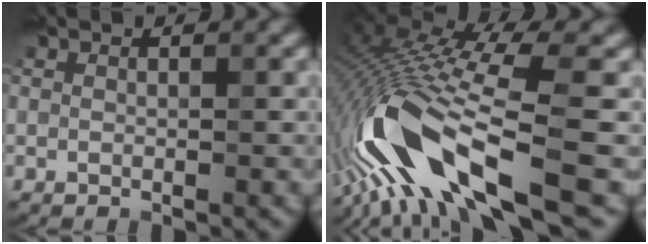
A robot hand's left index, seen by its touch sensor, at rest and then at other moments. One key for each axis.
{"total": 12.5, "fx": -8.0, "fy": 1.9, "fz": 9.4, "tx": -0.218, "ty": -0.019, "tz": -0.089}